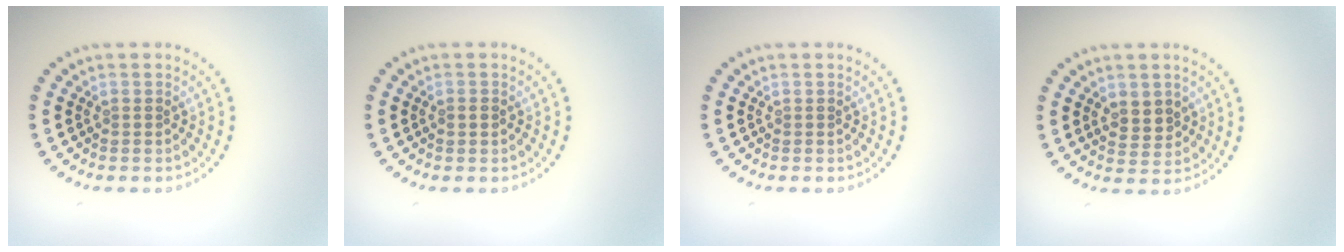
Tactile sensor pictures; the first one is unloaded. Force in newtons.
{"total": 1.1, "press": 1.1, "slide": 0.1}
{"total": 0.0}
{"total": 2.4, "press": 2.3, "slide": 0.6}